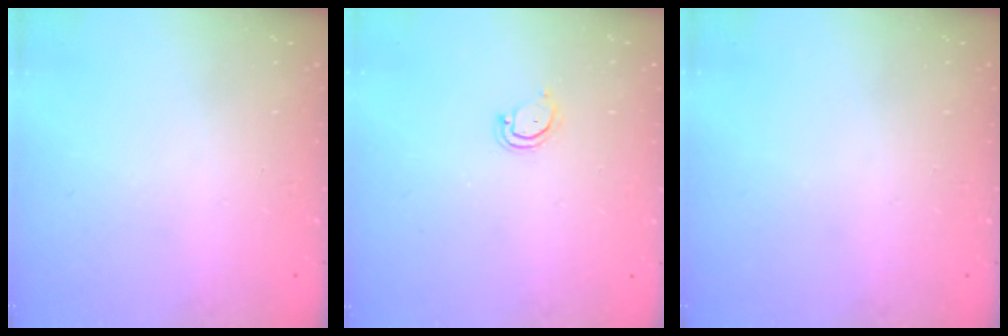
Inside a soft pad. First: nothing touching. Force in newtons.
{"total": 2.5, "press": 2.5, "slide": 0.1}
{"total": 0.0}